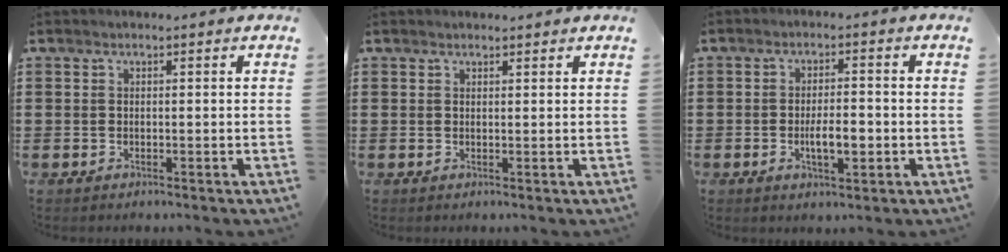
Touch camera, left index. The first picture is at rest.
{"total": 0.9, "force": [0.9, 0.1, 0.1], "torque": [-0.003, 0.000, 0.017]}
{"total": 4.7, "force": [-1.1, 1.9, 4.2], "torque": [-0.073, -0.001, -0.024]}